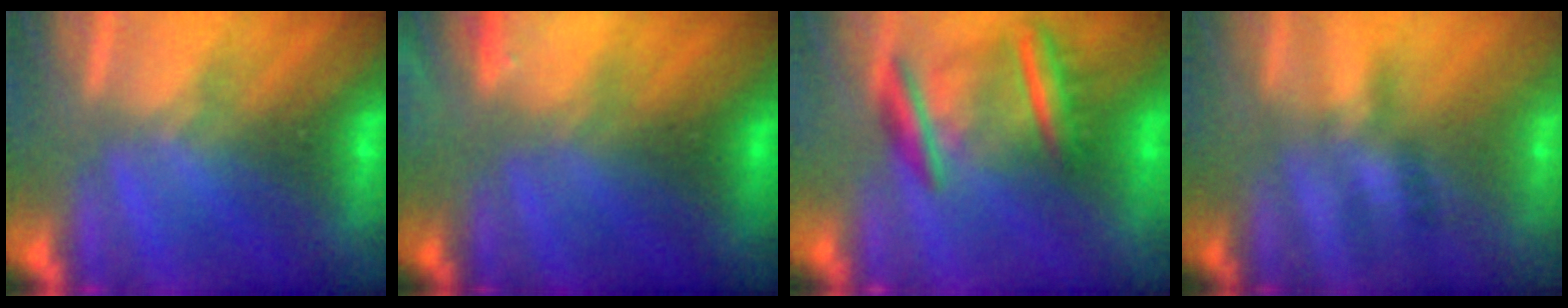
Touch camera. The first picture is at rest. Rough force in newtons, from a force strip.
{"total": 9.1}
{"total": 10.8}
{"total": 2.4}